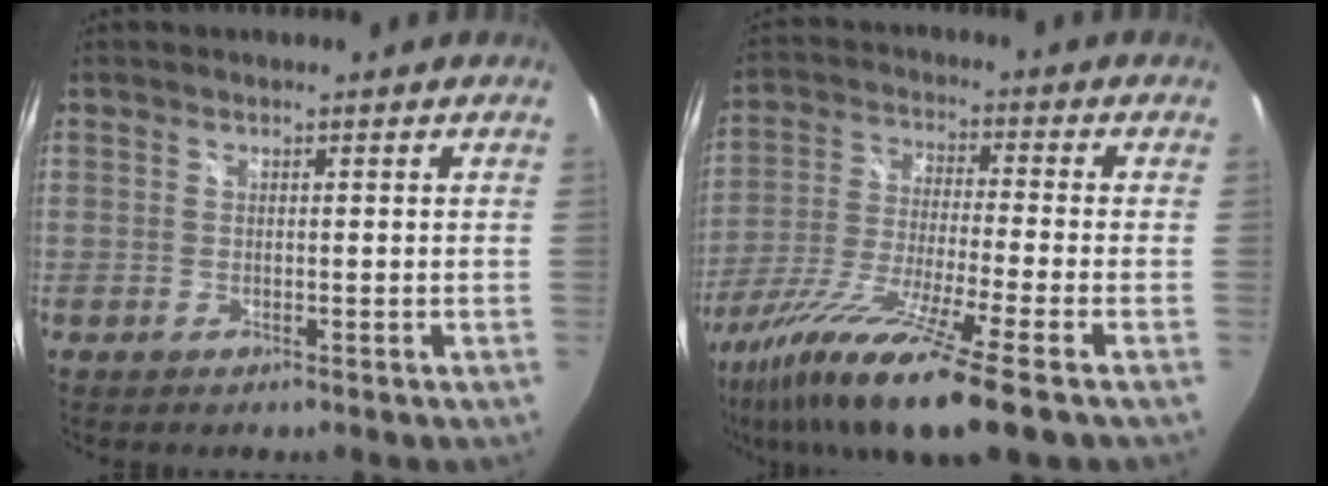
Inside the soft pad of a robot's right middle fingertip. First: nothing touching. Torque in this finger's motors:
{"motor_torque": [1.15, -0.99, 0.69, 0.21]}